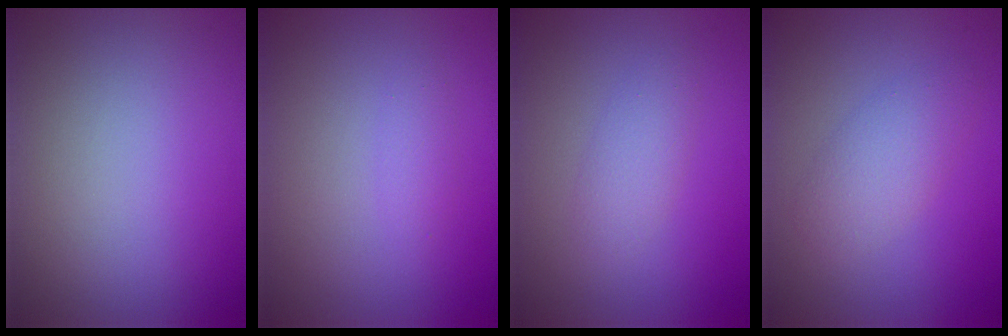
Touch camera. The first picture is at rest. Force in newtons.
{"total": 0.8, "press": 0.8, "slide": 0.0}
{"total": 1.8, "press": 1.8, "slide": 0.0}
{"total": 2.7, "press": 2.7, "slide": 0.1}